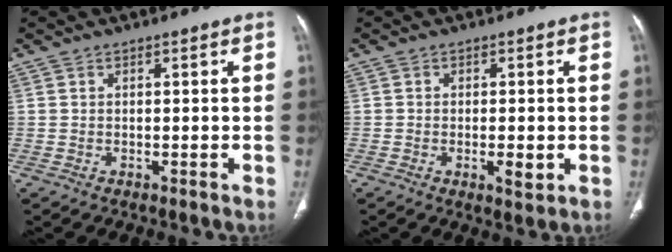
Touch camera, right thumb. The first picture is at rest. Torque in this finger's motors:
{"motor_torque": [-0.27, 0.15, 0.03, 0.49, 0.01]}